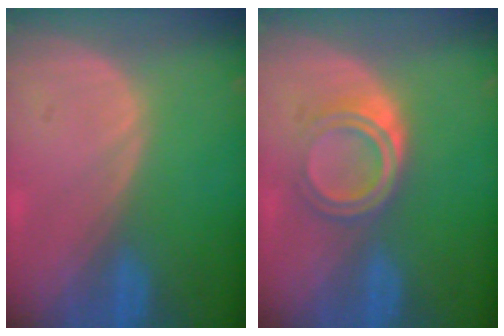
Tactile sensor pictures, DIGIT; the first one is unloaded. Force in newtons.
{"total": 5.3, "press": 4.5, "slide": 2.6}